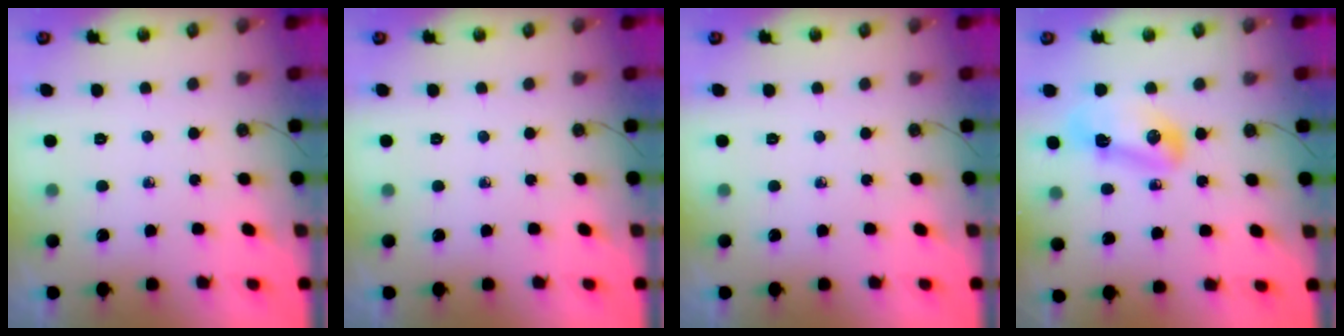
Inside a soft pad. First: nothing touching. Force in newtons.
{"total": 0.0}
{"total": 0.0}
{"total": 8.2, "press": 8.1, "slide": 0.9}